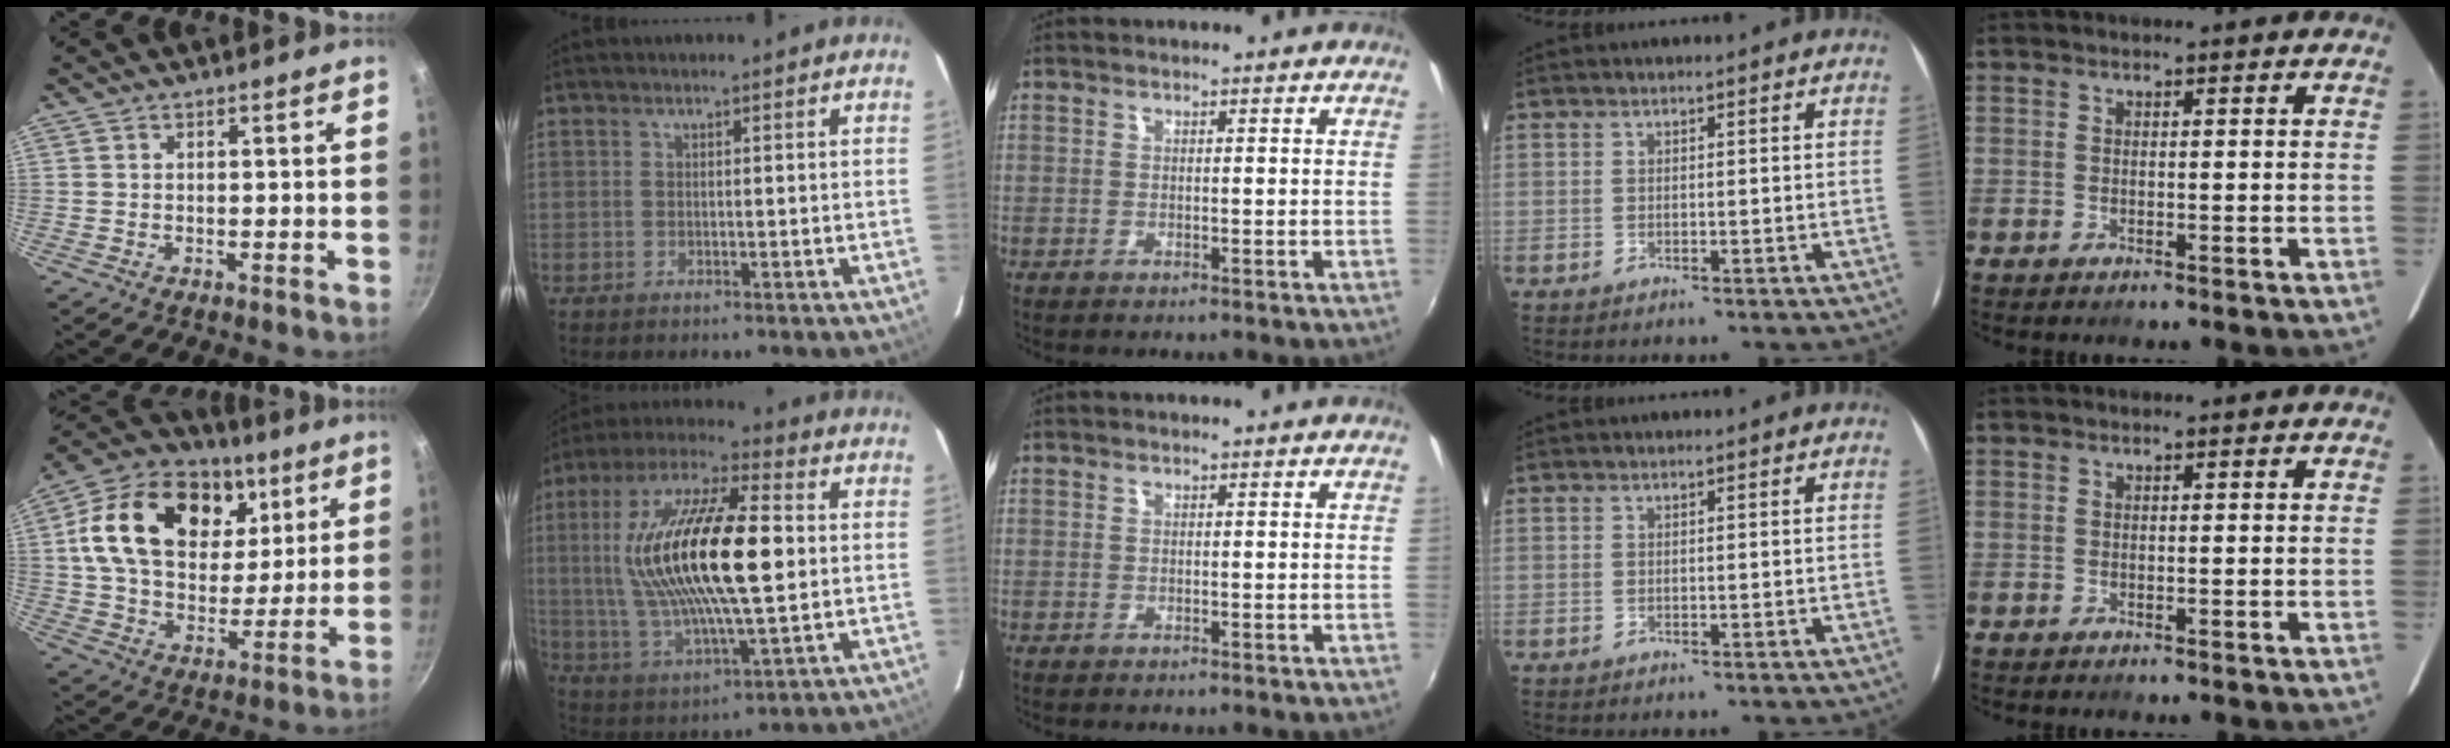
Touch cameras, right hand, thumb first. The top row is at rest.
{"thumb": {"total": 24.6, "force": [8.5, 17.0, 15.6], "torque": [-0.251, -0.009, 0.134]}, "index": {"total": 23.9, "force": [2.6, 7.4, 22.5], "torque": [-0.439, 0.012, 0.048]}}